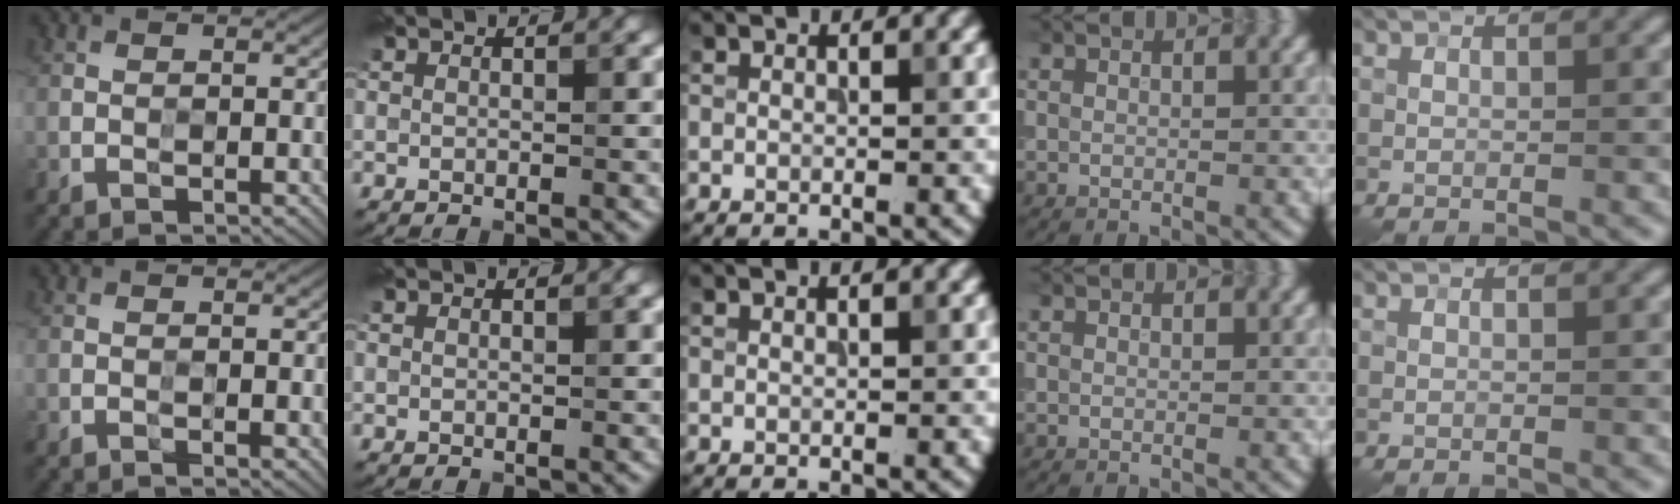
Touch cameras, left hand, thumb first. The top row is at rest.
{"thumb": {"total": 0.9, "force": [0.0, 0.4, 0.8], "torque": [-0.012, -0.002, 0.001]}}